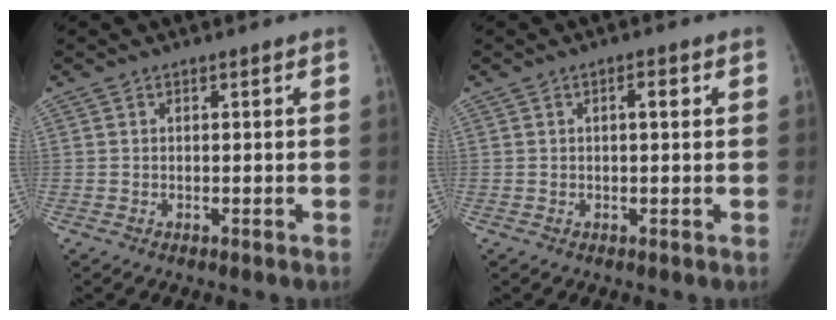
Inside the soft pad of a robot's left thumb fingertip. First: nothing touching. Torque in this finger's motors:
{"motor_torque": [-0.31, 0.03, 0.39, 0.24, -0.01]}